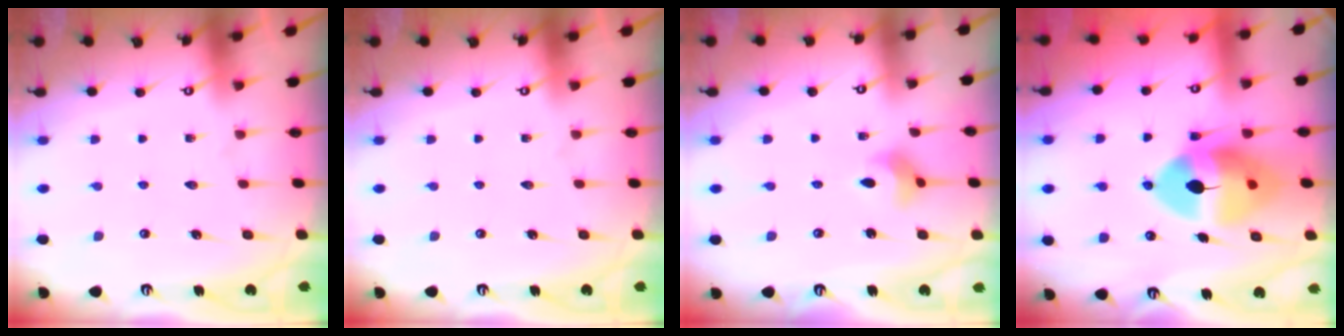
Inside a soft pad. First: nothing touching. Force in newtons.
{"total": 0.0}
{"total": 3.7, "press": 3.6, "slide": 0.7}
{"total": 13.1, "press": 12.9, "slide": 1.9}